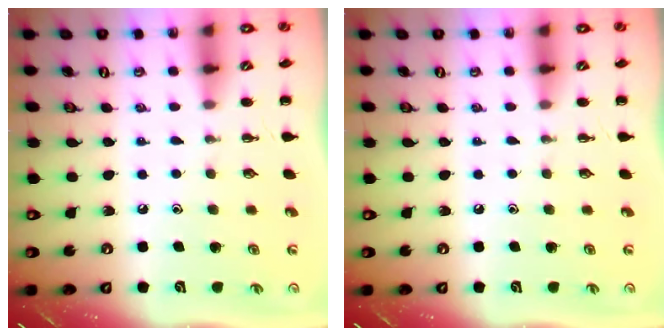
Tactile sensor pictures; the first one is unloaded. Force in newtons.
{"total": 0.0}